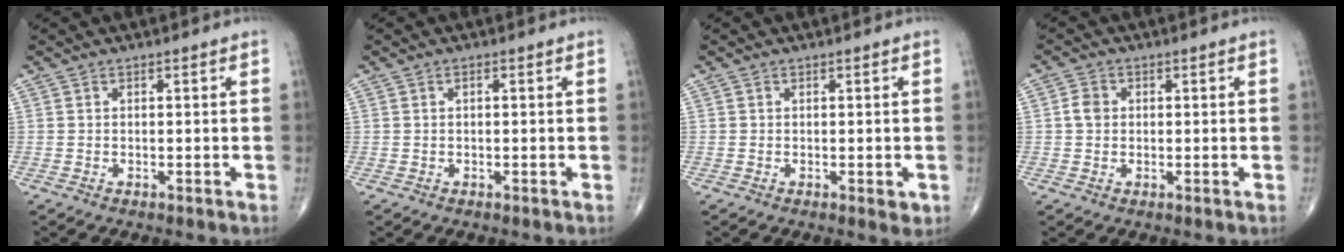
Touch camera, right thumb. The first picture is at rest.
{"total": 0.8, "force": [0.2, 0.3, 0.7], "torque": [-0.015, 0.003, 0.002]}
{"total": 1.6, "force": [-0.4, 0.8, 1.4], "torque": [-0.009, -0.001, -0.006]}
{"total": 2.7, "force": [0.2, 2.2, 1.5], "torque": [-0.022, 0.004, 0.001]}